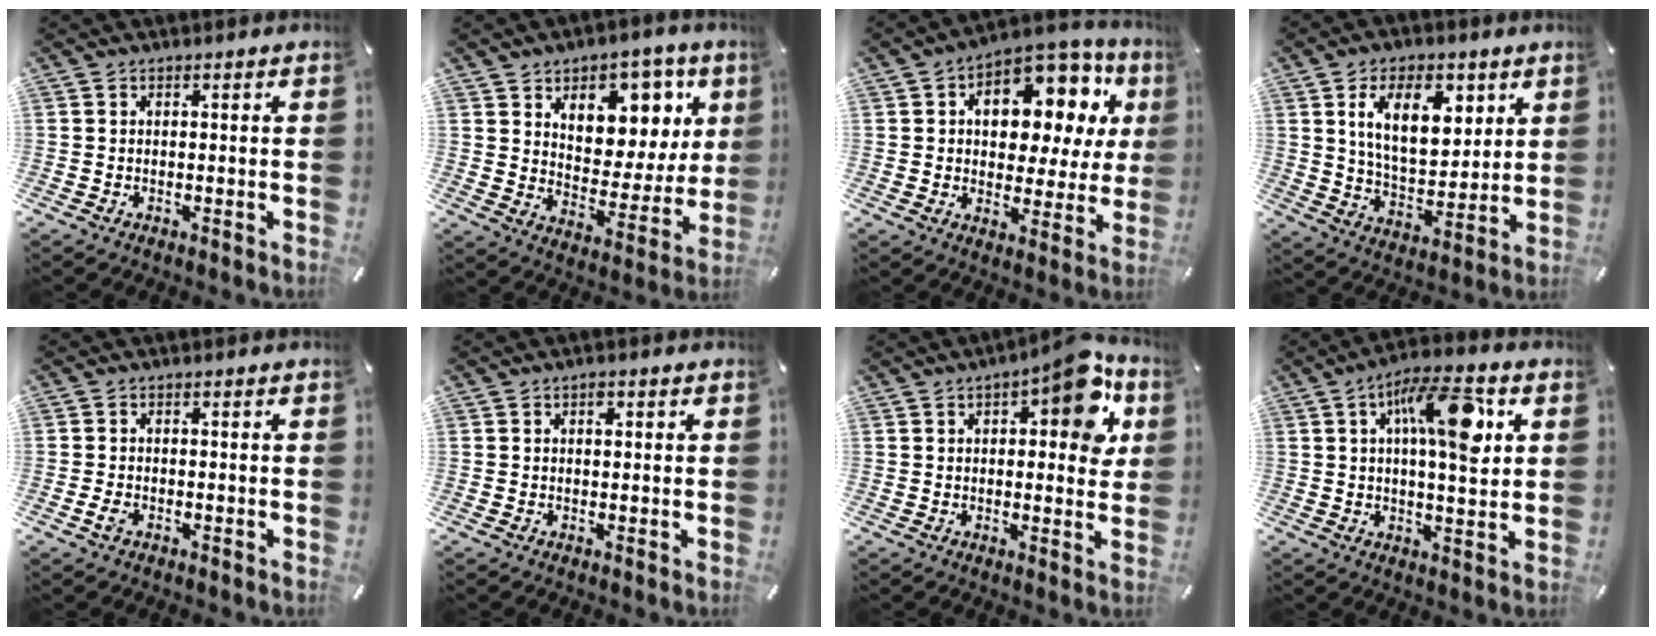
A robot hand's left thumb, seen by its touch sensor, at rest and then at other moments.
{"total": 10.4, "force": [5.2, 8.3, 3.4], "torque": [-0.028, -0.059, 0.094]}
{"total": 14.0, "force": [5.4, 8.8, 9.5], "torque": [-0.131, -0.042, 0.092]}
{"total": 14.4, "force": [6.4, 8.4, 9.8], "torque": [-0.164, -0.004, 0.113]}
{"total": 1.9, "force": [-0.8, 1.0, 1.4], "torque": [-0.032, 0.000, -0.016]}
{"total": 1.6, "force": [0.6, 0.9, 1.2], "torque": [-0.016, 0.002, 0.007]}
{"total": 12.6, "force": [5.9, 5.4, 9.7], "torque": [-0.109, -0.029, 0.092]}
{"total": 15.0, "force": [5.0, 5.5, 13.0], "torque": [-0.208, -0.007, 0.076]}